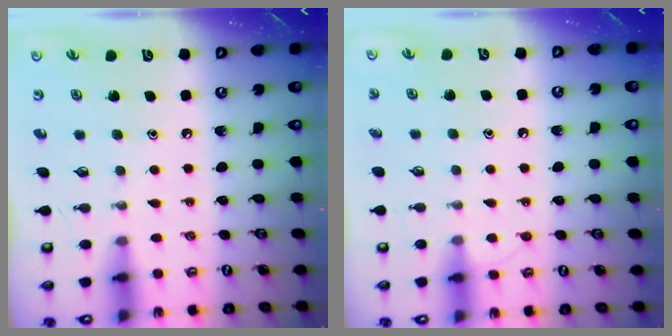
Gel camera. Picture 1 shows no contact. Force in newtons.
{"total": 5.5, "press": 5.5, "slide": 0.7}